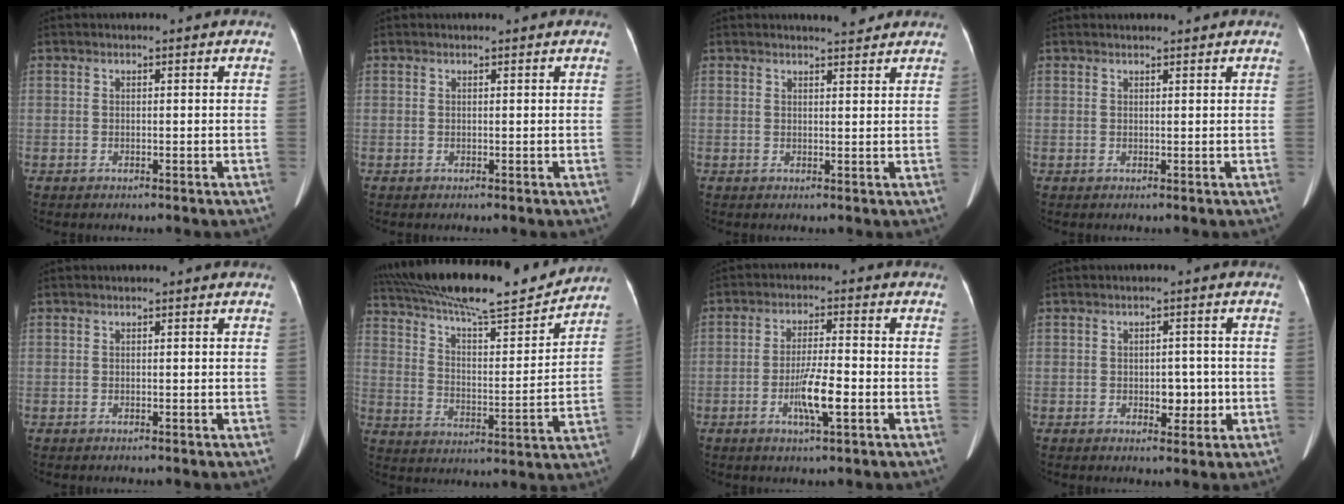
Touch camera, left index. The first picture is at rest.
{"total": 0.0}
{"total": 3.4, "force": [3.2, 0.6, 1.2], "torque": [-0.018, 0.000, 0.039]}
{"total": 1.9, "force": [1.8, 0.2, 0.6], "torque": [-0.008, 0.015, 0.026]}
{"total": 0.0}
{"total": 21.8, "force": [19.4, 2.1, 9.7], "torque": [-0.180, -0.003, 0.296]}
{"total": 6.2, "force": [-2.5, 0.5, 5.7], "torque": [-0.111, -0.010, -0.043]}
{"total": 3.5, "force": [-1.0, 2.2, 2.6], "torque": [-0.030, 0.000, -0.008]}